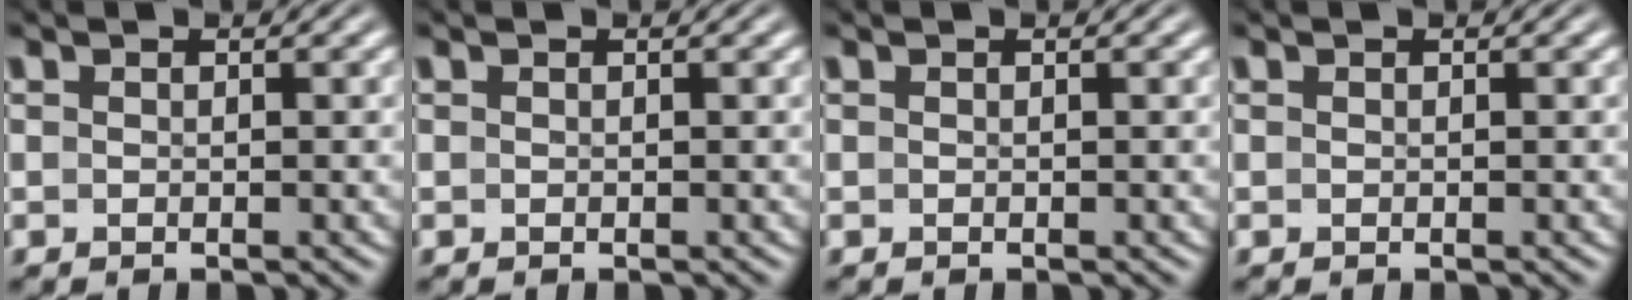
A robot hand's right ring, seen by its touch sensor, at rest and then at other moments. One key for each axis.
{"total": 0.0}
{"total": 0.0}
{"total": 0.0}